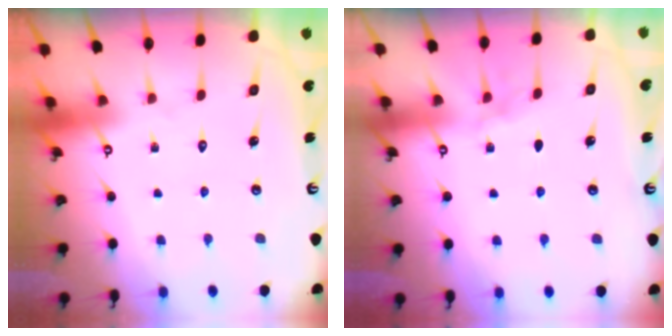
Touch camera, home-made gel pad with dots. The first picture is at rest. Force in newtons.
{"total": 4.3, "press": 3.5, "slide": 2.6}